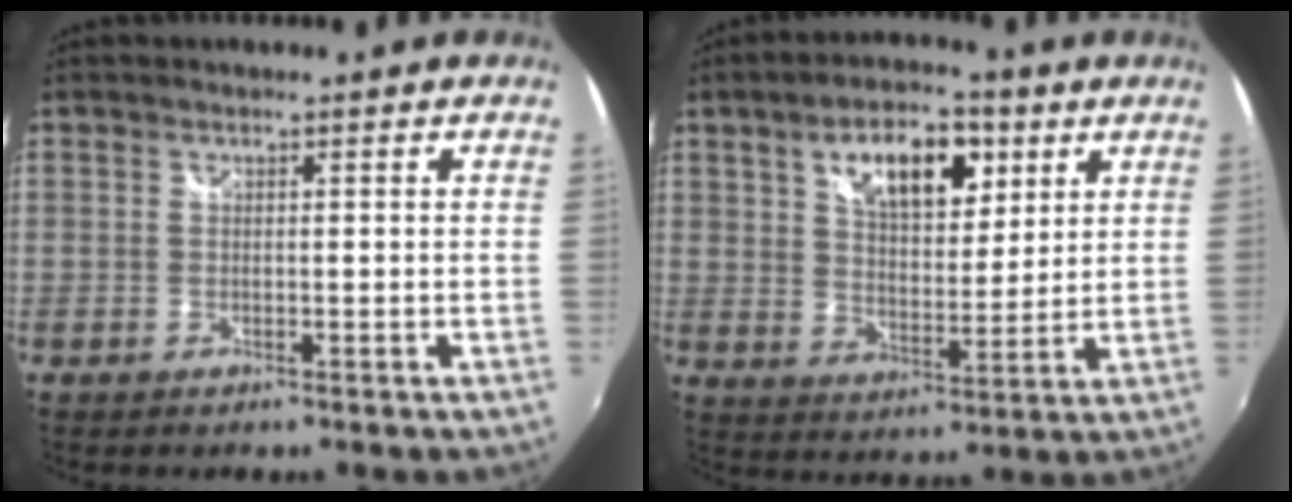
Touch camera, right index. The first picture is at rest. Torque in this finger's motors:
{"motor_torque": [0.24, 0.36, 0.53, 0.12]}